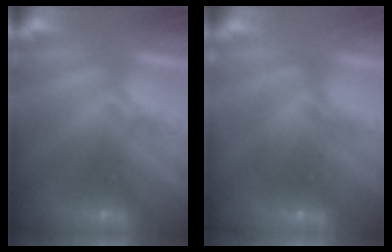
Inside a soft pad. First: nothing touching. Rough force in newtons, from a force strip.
{"total": 2.6}